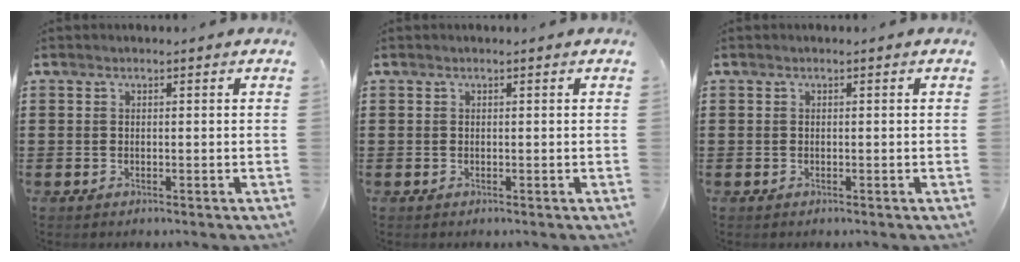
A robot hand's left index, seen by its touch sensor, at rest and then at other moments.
{"total": 0.0}
{"total": 0.0}